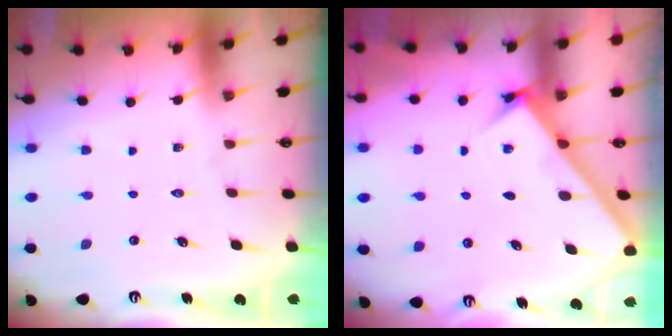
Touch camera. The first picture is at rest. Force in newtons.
{"total": 3.0, "press": 3.0, "slide": 0.2}